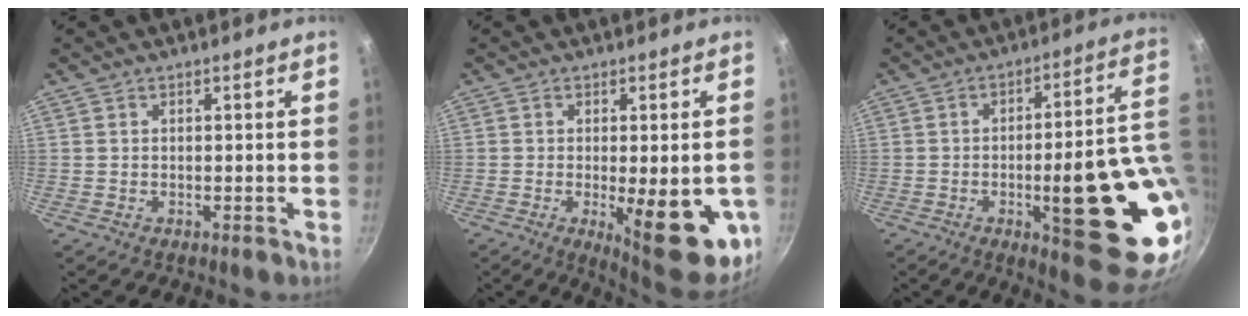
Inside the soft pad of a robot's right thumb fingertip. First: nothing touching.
{"total": 16.3, "force": [-4.1, 5.1, 14.9], "torque": [-0.165, -0.016, -0.041]}
{"total": 22.8, "force": [-2.6, 6.3, 21.7], "torque": [-0.260, -0.009, -0.028]}